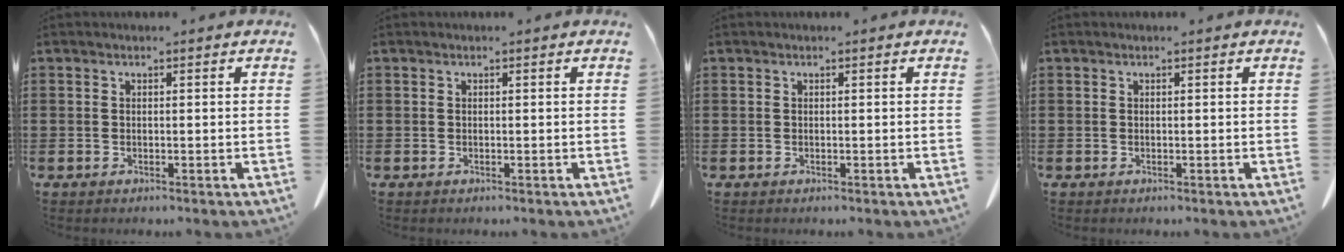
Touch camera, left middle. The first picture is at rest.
{"total": 0.0}
{"total": 0.0}
{"total": 0.0}